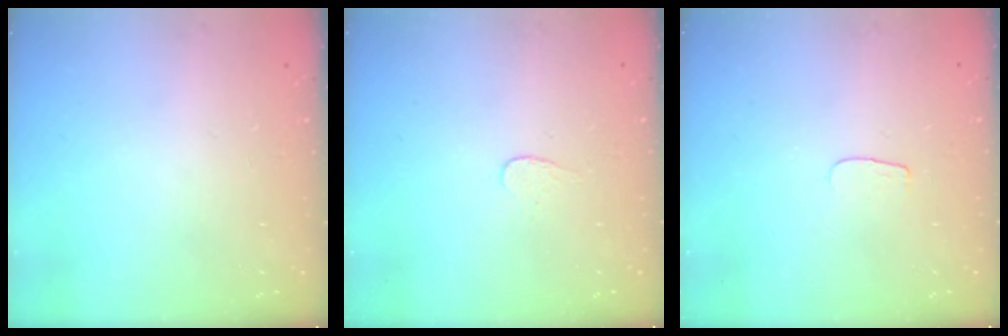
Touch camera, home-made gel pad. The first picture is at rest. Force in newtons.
{"total": 2.7, "press": 2.7, "slide": 0.3}
{"total": 3.6, "press": 3.6, "slide": 0.4}